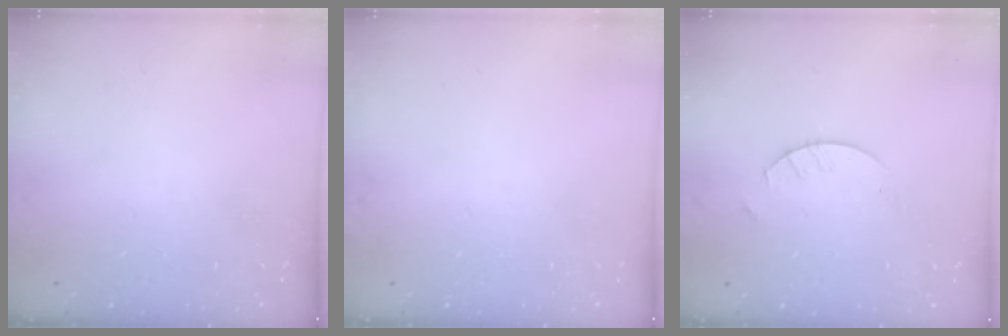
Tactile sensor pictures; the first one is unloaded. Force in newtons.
{"total": 0.0}
{"total": 4.2, "press": 4.2, "slide": 0.4}